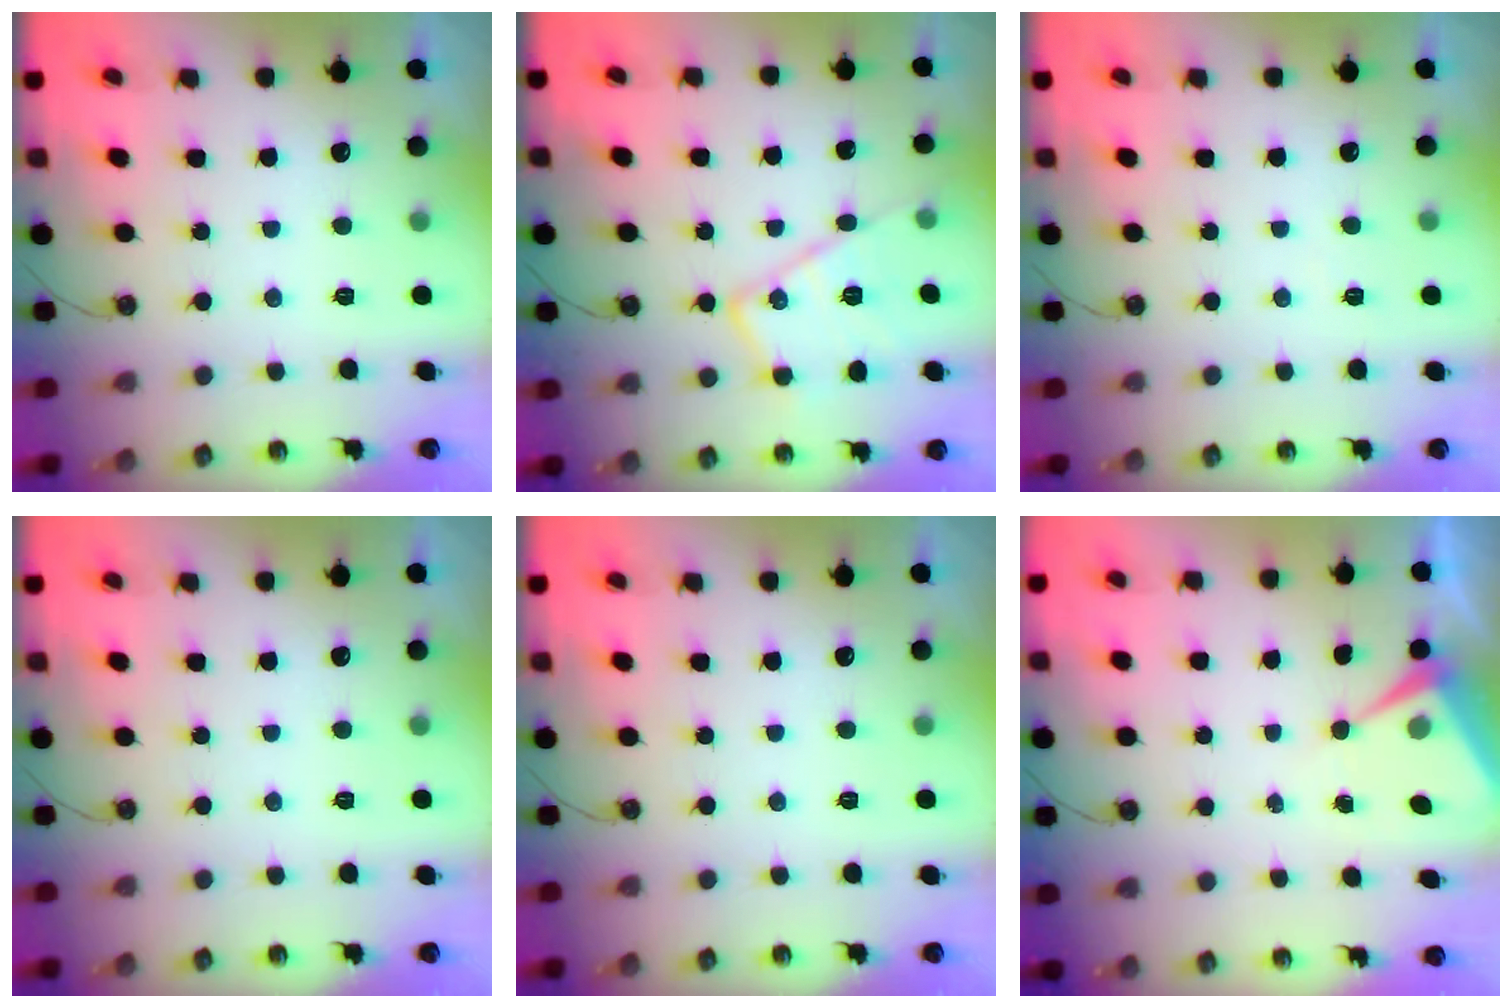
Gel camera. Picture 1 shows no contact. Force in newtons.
{"total": 15.4, "press": 15.4, "slide": 0.7}
{"total": 2.7, "press": 2.7, "slide": 0.5}
{"total": 0.0}
{"total": 0.0}
{"total": 7.0, "press": 7.0, "slide": 0.4}